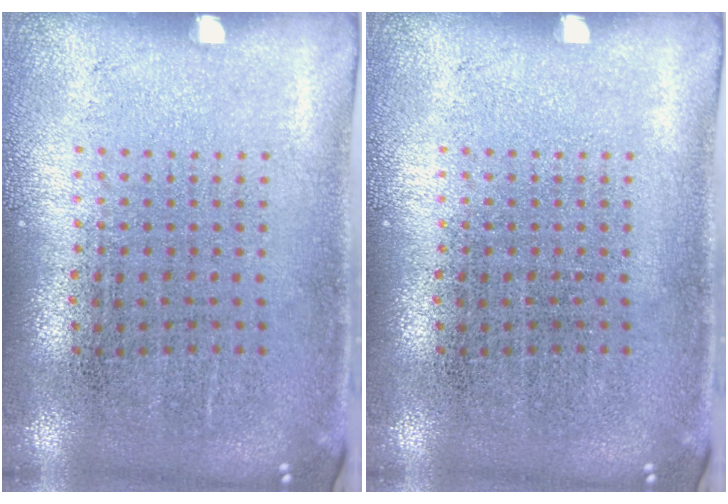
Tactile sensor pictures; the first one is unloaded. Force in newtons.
{"total": 0.0}